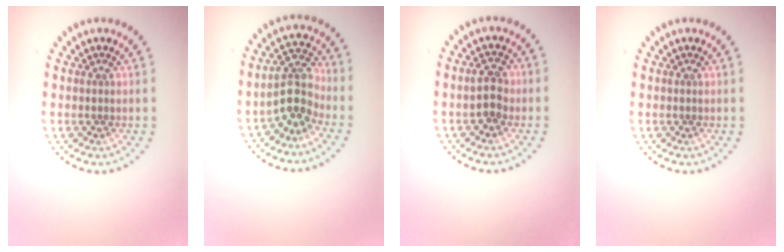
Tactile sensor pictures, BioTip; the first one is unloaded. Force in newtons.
{"total": 3.7, "press": 3.3, "slide": 1.6}
{"total": 2.4, "press": 2.4, "slide": 0.2}
{"total": 0.0}